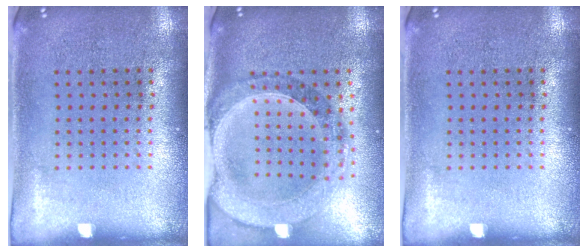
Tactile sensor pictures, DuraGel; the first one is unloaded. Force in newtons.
{"total": 1.5, "press": 1.4, "slide": 0.5}
{"total": 0.0}